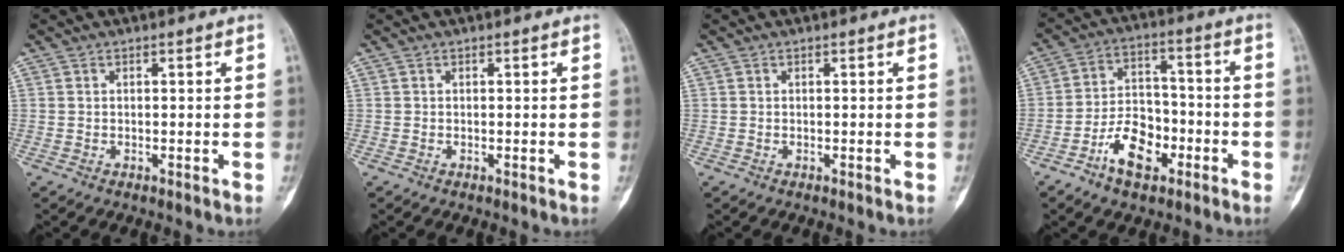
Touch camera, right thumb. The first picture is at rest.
{"total": 0.0}
{"total": 0.0}
{"total": 10.7, "force": [-5.1, 6.5, 6.8], "torque": [-0.094, 0.040, -0.091]}